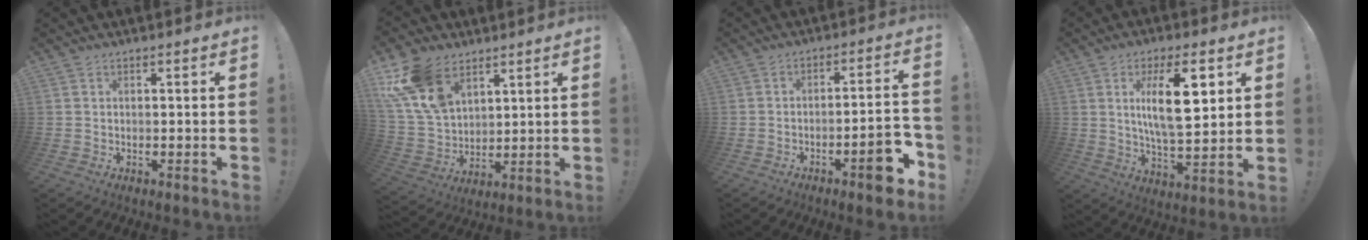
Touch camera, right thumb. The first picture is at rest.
{"total": 16.7, "force": [9.5, 10.5, 8.8], "torque": [-0.175, -0.051, 0.184]}
{"total": 15.4, "force": [-6.9, 4.4, 13.1], "torque": [-0.150, 0.034, -0.103]}
{"total": 15.8, "force": [5.1, 5.0, 14.2], "torque": [-0.247, -0.014, 0.070]}